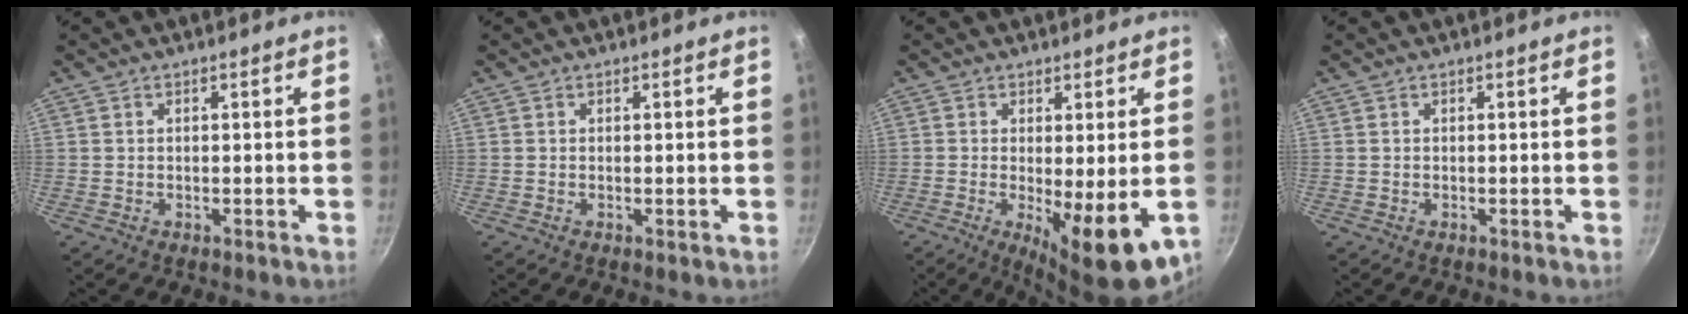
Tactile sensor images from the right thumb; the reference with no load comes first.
{"total": 0.0}
{"total": 10.6, "force": [-2.4, 2.8, 10.0], "torque": [-0.139, -0.015, -0.024]}
{"total": 0.0}